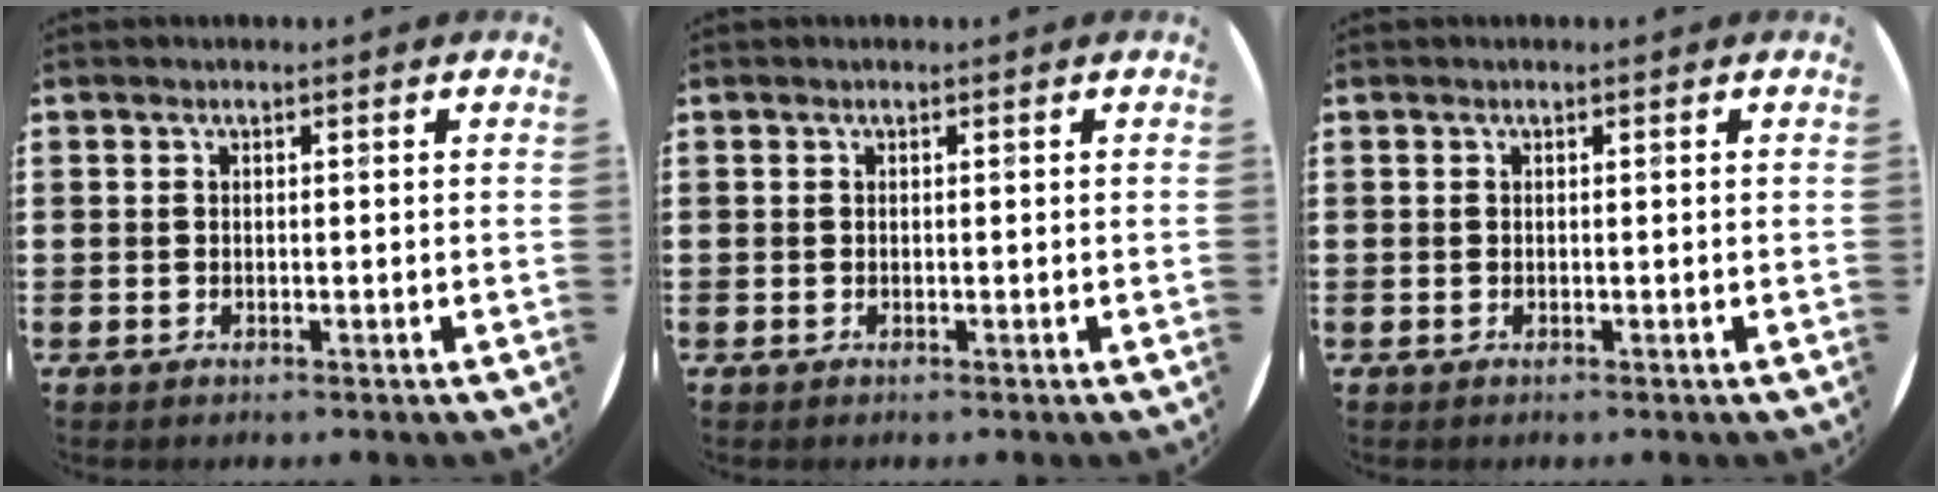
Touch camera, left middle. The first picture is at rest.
{"total": 0.0}
{"total": 0.0}